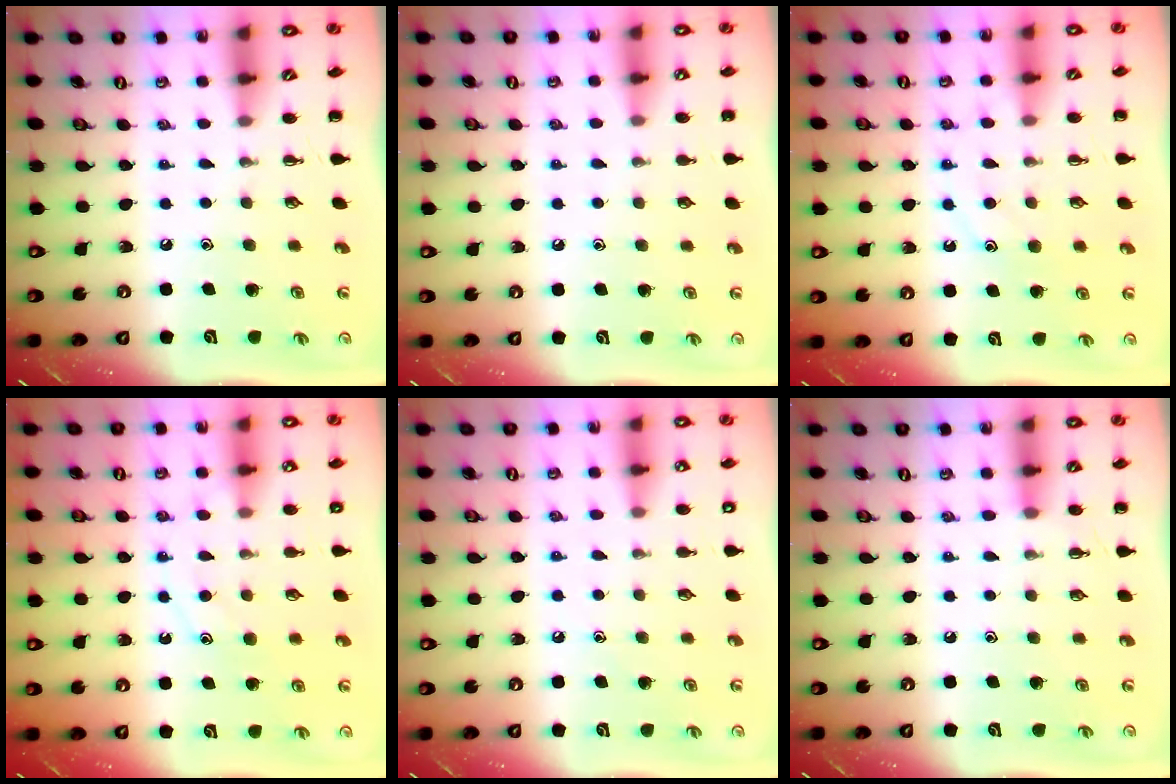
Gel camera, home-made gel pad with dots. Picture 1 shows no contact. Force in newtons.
{"total": 3.8, "press": 3.6, "slide": 1.1}
{"total": 10.3, "press": 10.3, "slide": 0.7}
{"total": 11.5, "press": 11.5, "slide": 0.6}
{"total": 8.1, "press": 7.8, "slide": 2.0}
{"total": 7.8, "press": 7.5, "slide": 2.2}